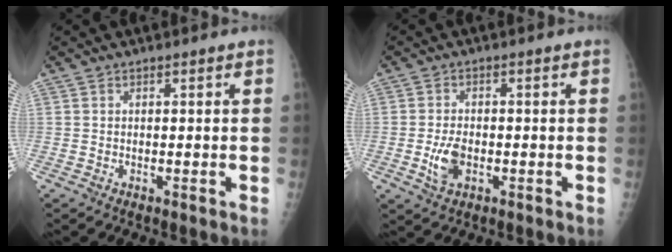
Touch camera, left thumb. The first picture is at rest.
{"total": 4.6, "force": [-1.3, 2.7, 3.5], "torque": [-0.069, 0.004, -0.019]}